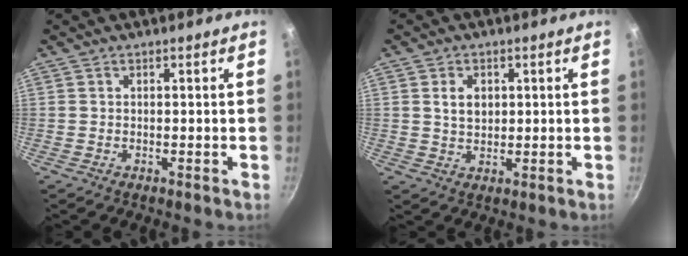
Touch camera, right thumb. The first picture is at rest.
{"total": 4.1, "force": [1.0, 2.9, 2.7], "torque": [-0.035, -0.003, 0.019]}